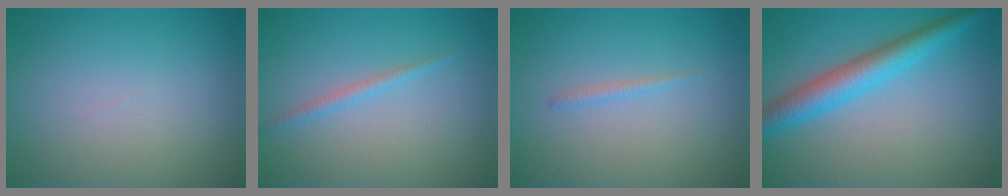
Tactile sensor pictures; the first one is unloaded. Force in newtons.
{"total": 1.1, "press": 1.1, "slide": 0.0}
{"total": 0.7, "press": 0.7, "slide": 0.1}
{"total": 4.9, "press": 4.9, "slide": 0.1}